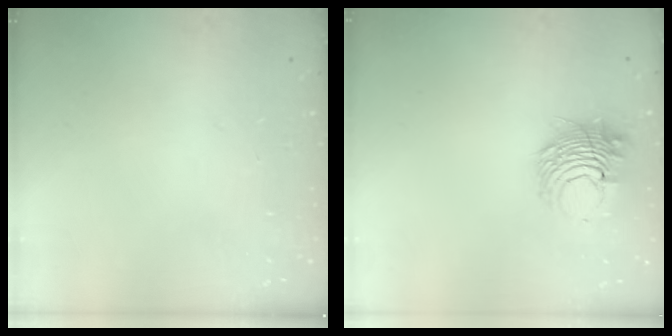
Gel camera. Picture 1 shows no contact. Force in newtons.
{"total": 9.1, "press": 9.0, "slide": 1.0}